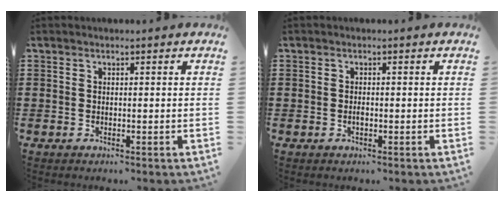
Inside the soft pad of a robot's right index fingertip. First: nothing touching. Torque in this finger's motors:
{"motor_torque": [2.14, 0.00, 0.16, 0.02]}